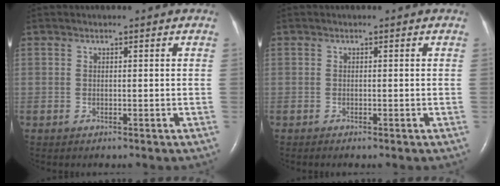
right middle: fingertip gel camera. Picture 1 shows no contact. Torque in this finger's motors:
{"motor_torque": [-0.03, -0.03, -0.02, -0.01]}